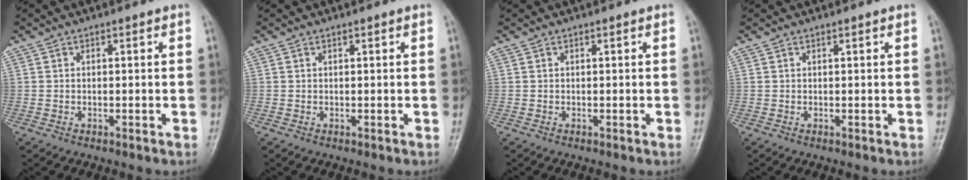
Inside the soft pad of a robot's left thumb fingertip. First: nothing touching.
{"total": 0.0}
{"total": 0.0}
{"total": 0.0}